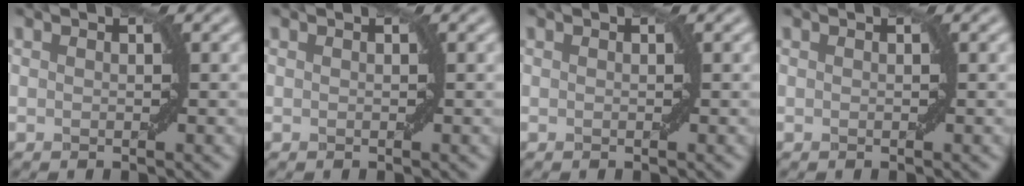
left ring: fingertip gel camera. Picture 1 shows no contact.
{"total": 0.0}
{"total": 0.0}
{"total": 0.0}